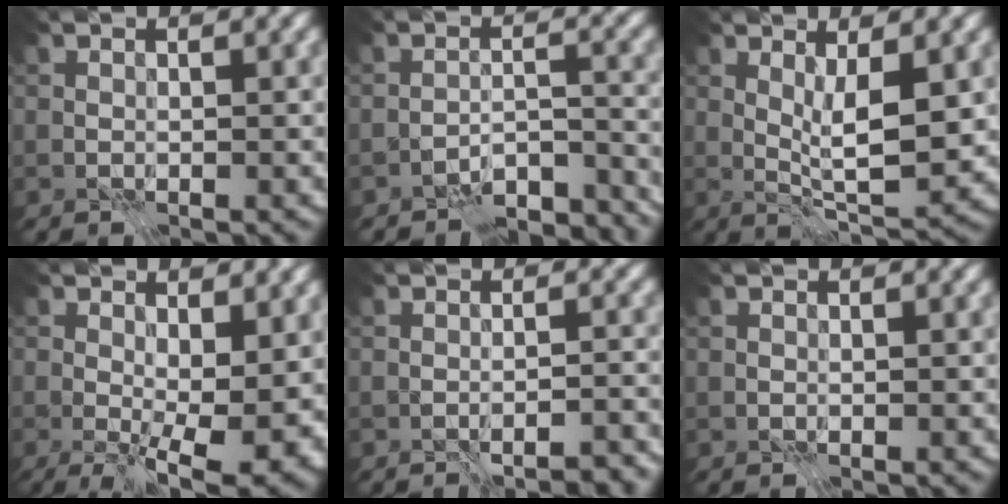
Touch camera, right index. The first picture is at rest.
{"total": 7.4, "force": [-7.1, 1.2, 1.7], "torque": [-0.023, 0.001, -0.101]}
{"total": 4.7, "force": [0.7, 1.0, 4.6], "torque": [-0.079, -0.012, 0.014]}
{"total": 9.2, "force": [-0.6, 3.8, 8.4], "torque": [-0.121, -0.014, 0.000]}
{"total": 2.5, "force": [-2.3, -0.2, 1.0], "torque": [-0.011, 0.000, -0.033]}
{"total": 0.0}